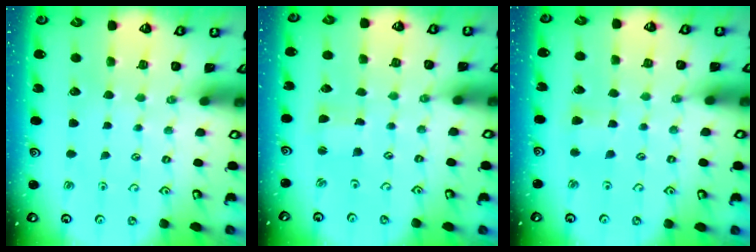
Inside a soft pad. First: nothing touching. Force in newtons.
{"total": 2.0, "press": 2.0, "slide": 0.3}
{"total": 2.8, "press": 2.8, "slide": 0.5}